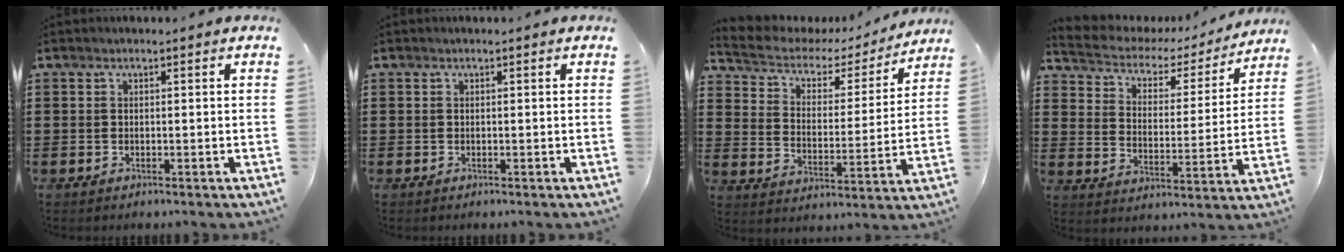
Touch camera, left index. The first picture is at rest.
{"total": 0.0}
{"total": 3.7, "force": [3.0, 2.0, 1.1], "torque": [-0.045, -0.020, 0.041]}
{"total": 3.1, "force": [2.5, 1.7, 0.6], "torque": [-0.034, -0.018, 0.033]}